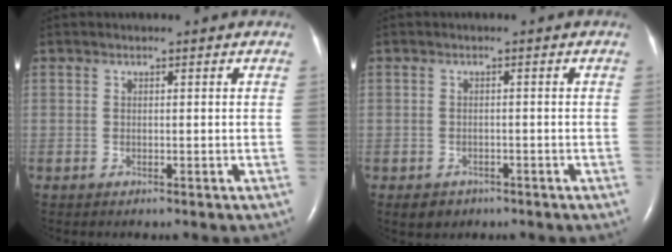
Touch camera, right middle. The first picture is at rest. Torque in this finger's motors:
{"motor_torque": [0.12, -0.08, 0.00, 0.00]}